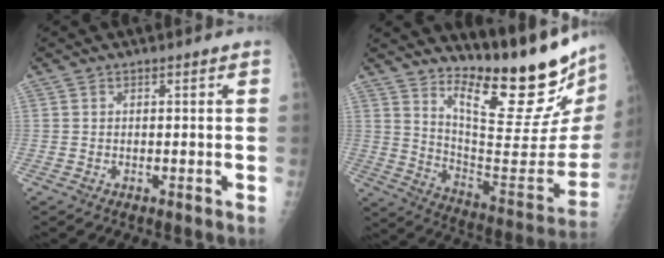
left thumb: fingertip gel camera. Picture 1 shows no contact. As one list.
[{"total": 23.8, "force": [18.6, 4.4, 14.2], "torque": [-0.183, -0.165, 0.278]}]